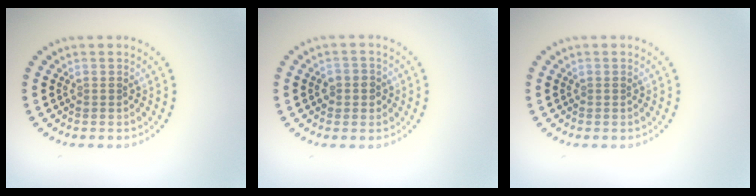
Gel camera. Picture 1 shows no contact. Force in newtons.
{"total": 1.7, "press": 1.6, "slide": 0.6}
{"total": 0.0}